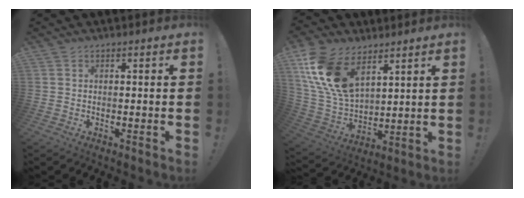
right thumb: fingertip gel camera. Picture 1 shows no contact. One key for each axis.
{"total": 17.6, "fx": 9.5, "fy": 10.0, "fz": 10.9, "tx": -0.241, "ty": -0.047, "tz": 0.182}